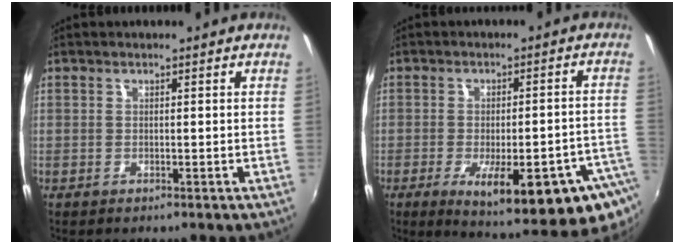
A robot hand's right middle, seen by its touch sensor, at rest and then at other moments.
{"total": 20.2, "force": [-9.6, 4.6, 17.1], "torque": [-0.237, -0.048, -0.120]}